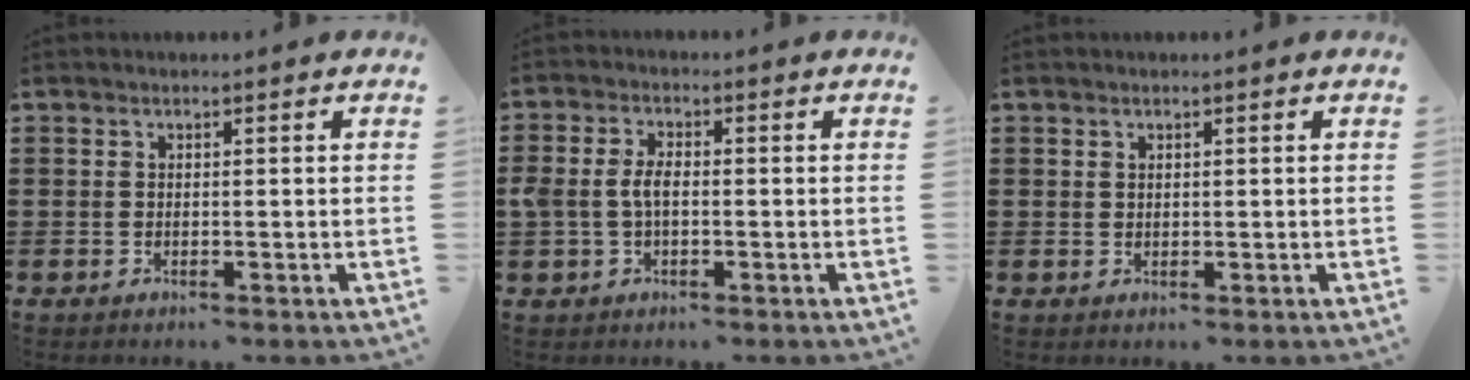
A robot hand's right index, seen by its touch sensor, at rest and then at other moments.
{"total": 3.9, "force": [-0.3, 2.1, 3.2], "torque": [-0.091, -0.006, -0.014]}
{"total": 0.8, "force": [0.5, 0.5, 0.2], "torque": [-0.006, 0.003, 0.009]}